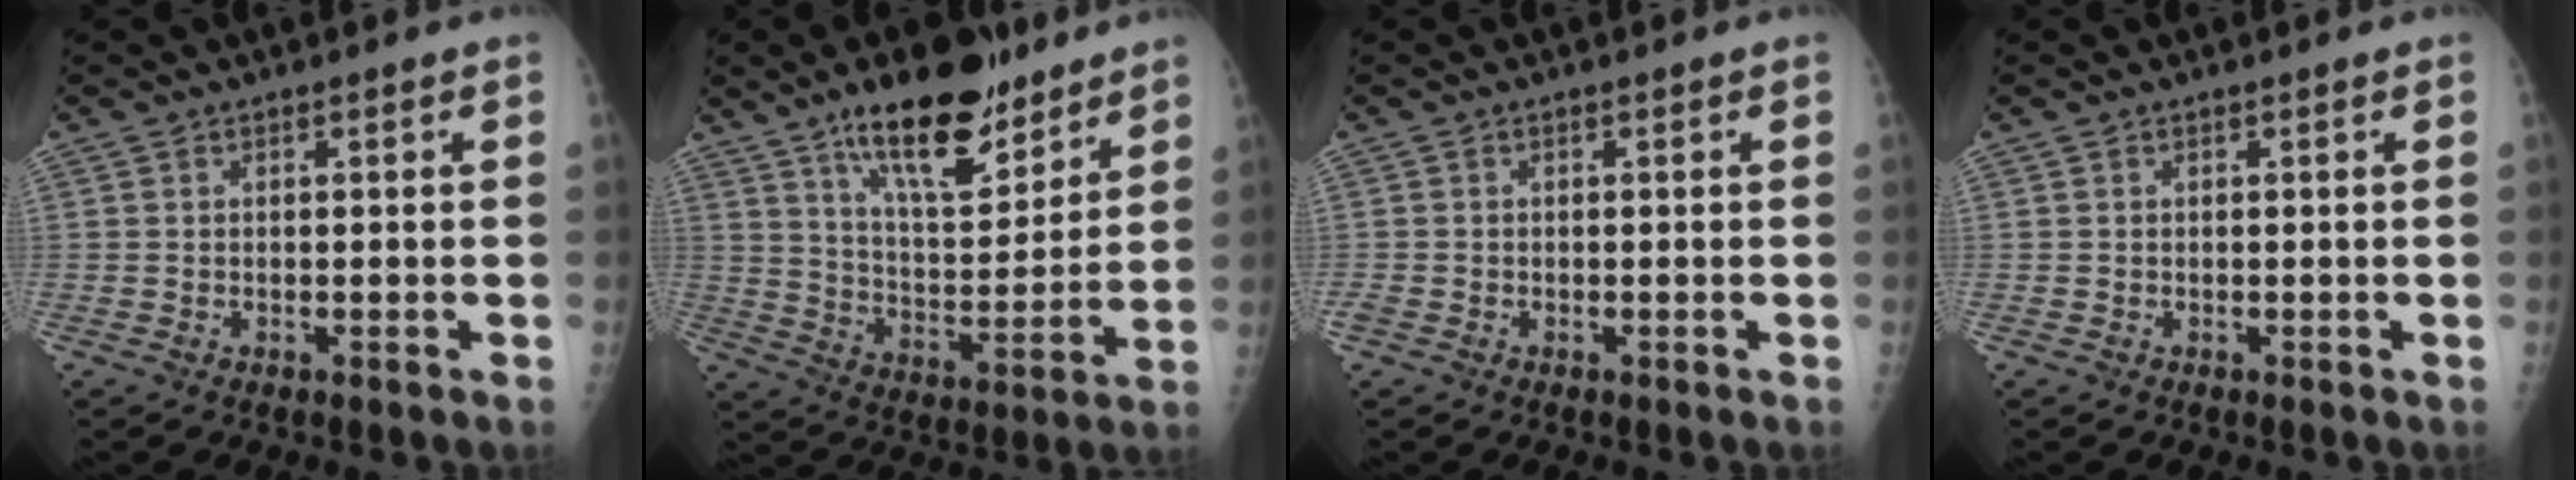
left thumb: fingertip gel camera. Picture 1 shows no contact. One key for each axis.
{"total": 17.8, "fx": 12.1, "fy": 6.7, "fz": 11.2, "tx": -0.140, "ty": -0.072, "tz": 0.206}
{"total": 0.9, "fx": -0.1, "fy": 0.7, "fz": 0.6, "tx": -0.014, "ty": -0.001, "tz": -0.003}
{"total": 0.0}